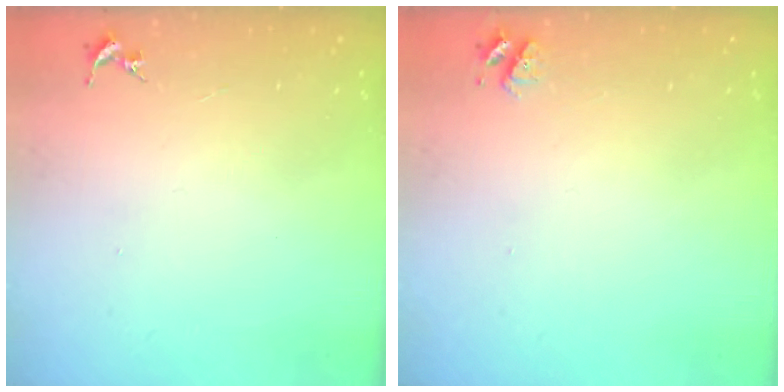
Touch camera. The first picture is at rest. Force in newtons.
{"total": 4.7, "press": 4.7, "slide": 0.7}